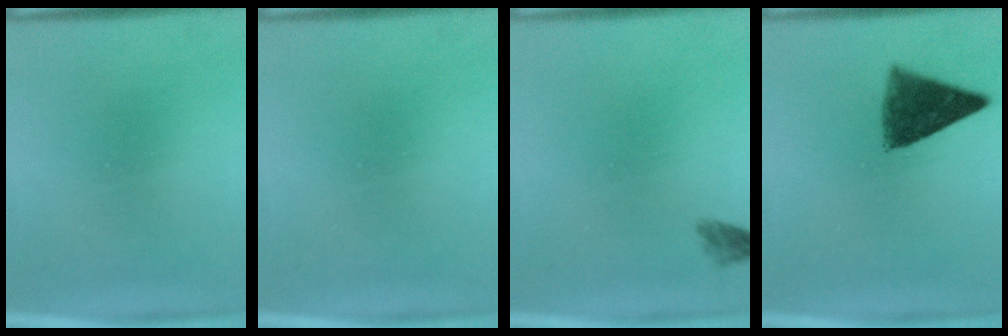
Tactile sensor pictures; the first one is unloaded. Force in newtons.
{"total": 0.0}
{"total": 1.6}
{"total": 7.5}